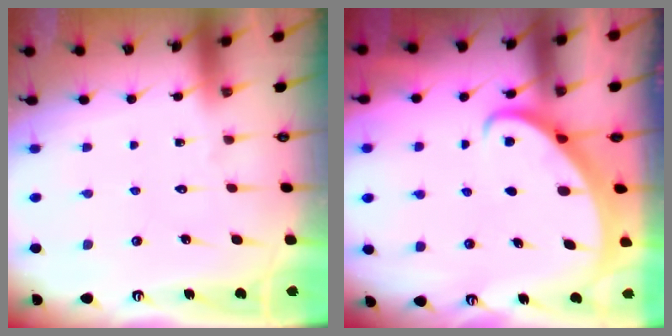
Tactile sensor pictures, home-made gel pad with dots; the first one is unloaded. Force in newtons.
{"total": 2.7, "press": 2.6, "slide": 0.3}